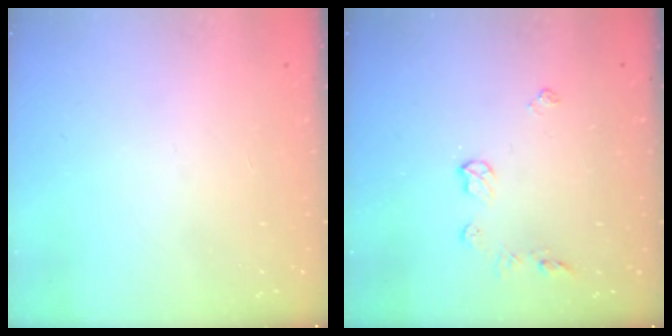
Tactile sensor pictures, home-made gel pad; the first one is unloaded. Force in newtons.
{"total": 6.3, "press": 6.3, "slide": 0.7}